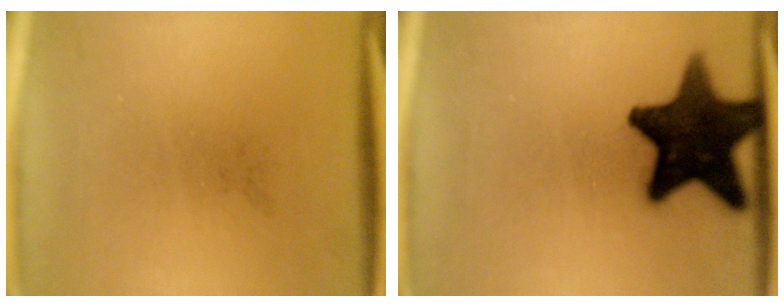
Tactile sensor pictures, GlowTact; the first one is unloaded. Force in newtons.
{"total": 16.2}